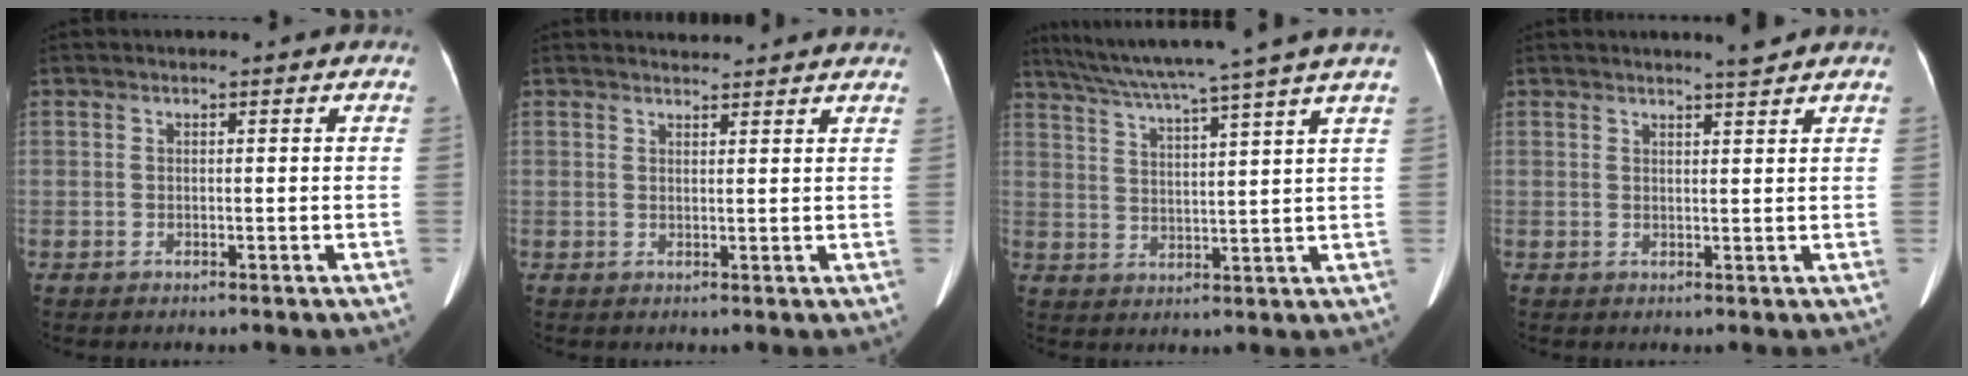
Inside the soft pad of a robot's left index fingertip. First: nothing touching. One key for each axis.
{"total": 4.7, "fx": 4.6, "fy": 0.8, "fz": 0.8, "tx": -0.012, "ty": 0.019, "tz": 0.049}
{"total": 16.0, "fx": 13.2, "fy": -2.4, "fz": 8.7, "tx": -0.150, "ty": -0.002, "tz": 0.187}
{"total": 2.1, "fx": 1.9, "fy": -0.4, "fz": 0.7, "tx": -0.015, "ty": -0.010, "tz": 0.028}